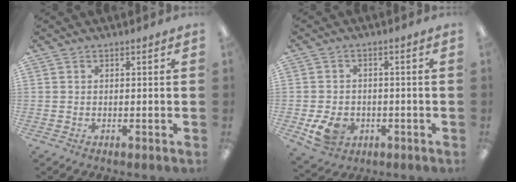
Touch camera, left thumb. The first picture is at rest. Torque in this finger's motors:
{"motor_torque": [0.02, 0.06, 0.01, 0.02, 0.03]}